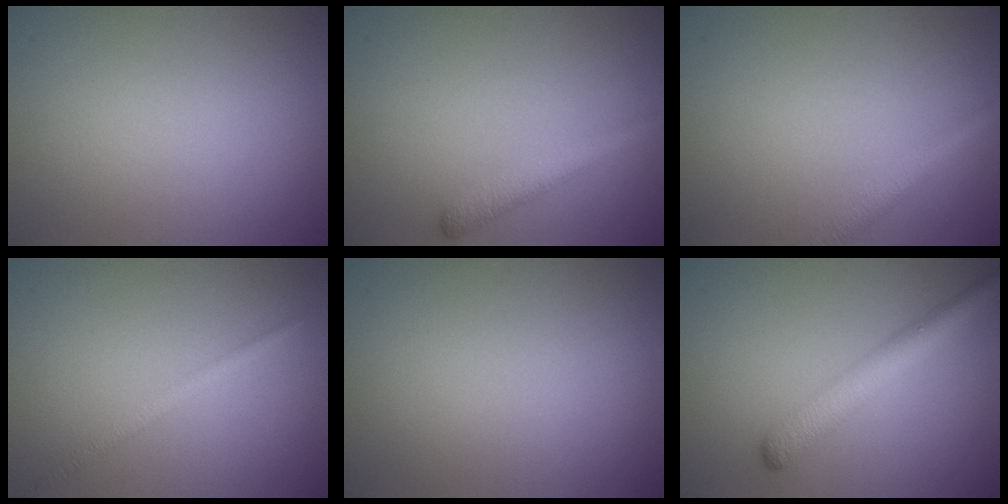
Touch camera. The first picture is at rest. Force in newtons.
{"total": 2.2, "press": 2.2, "slide": 0.1}
{"total": 2.7, "press": 2.7, "slide": 0.1}
{"total": 1.5, "press": 1.5, "slide": 0.1}
{"total": 0.0}
{"total": 2.8, "press": 2.8, "slide": 0.2}